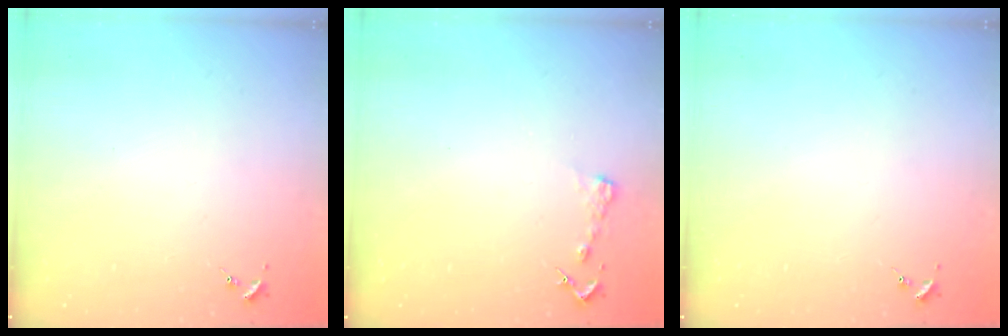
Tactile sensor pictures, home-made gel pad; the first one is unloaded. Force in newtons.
{"total": 3.1, "press": 3.1, "slide": 0.2}
{"total": 0.0}